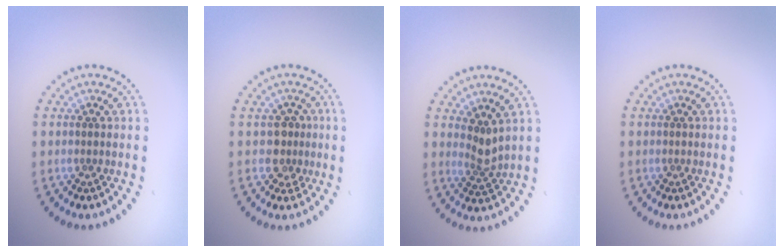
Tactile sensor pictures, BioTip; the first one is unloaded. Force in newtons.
{"total": 2.1, "press": 1.7, "slide": 1.1}
{"total": 1.9, "press": 1.3, "slide": 1.4}
{"total": 0.0}